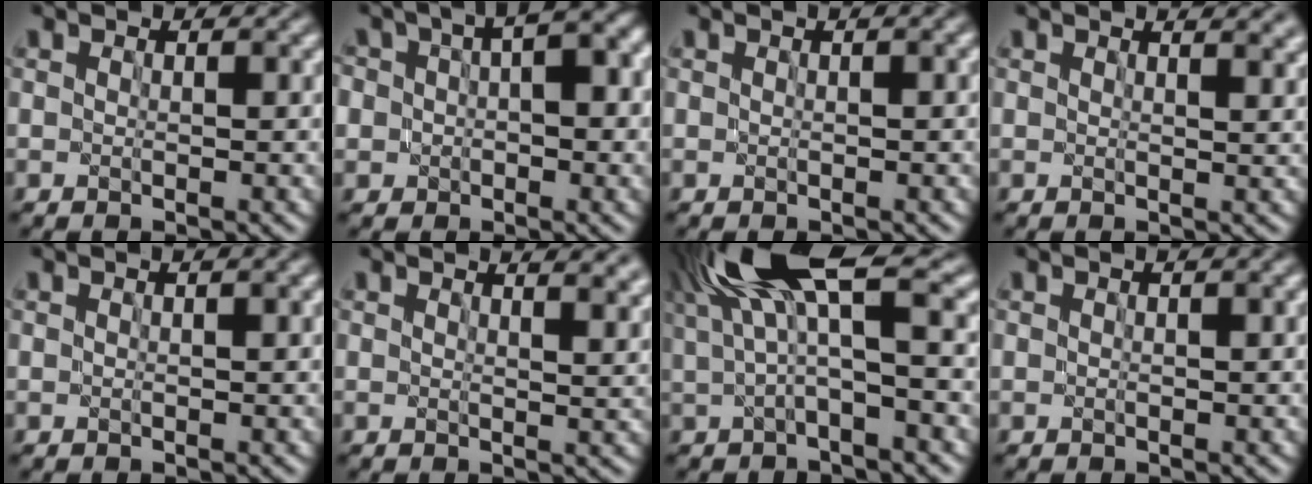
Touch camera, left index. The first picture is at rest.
{"total": 7.7, "force": [1.5, 4.9, 5.7], "torque": [-0.081, 0.009, 0.023]}
{"total": 1.5, "force": [0.5, 0.3, 1.3], "torque": [-0.024, 0.005, 0.002]}
{"total": 3.2, "force": [2.4, 1.3, 1.8], "torque": [-0.002, 0.011, 0.016]}
{"total": 1.9, "force": [0.6, 0.5, 1.7], "torque": [-0.025, 0.006, 0.004]}
{"total": 4.4, "force": [3.1, 1.8, 2.6], "torque": [-0.007, 0.022, 0.015]}
{"total": 8.9, "force": [3.4, 2.3, 7.9], "torque": [-0.153, 0.026, 0.055]}
{"total": 1.5, "force": [0.4, 0.3, 1.4], "torque": [-0.025, 0.006, 0.002]}